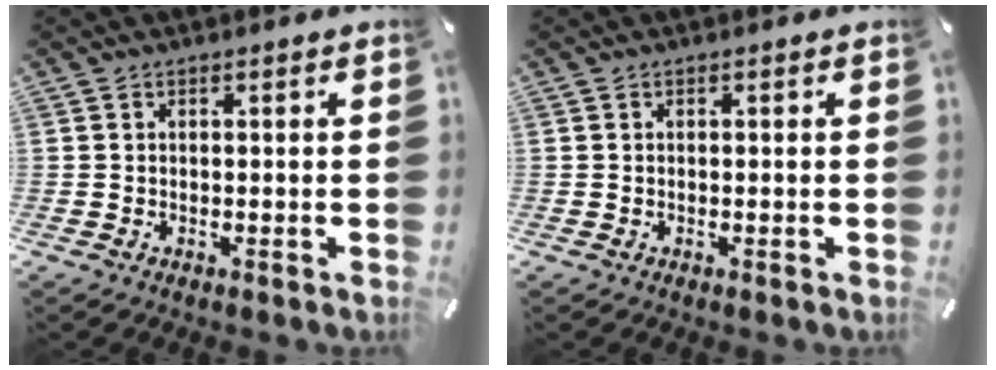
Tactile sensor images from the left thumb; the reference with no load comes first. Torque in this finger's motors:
{"motor_torque": [0.02, 0.08, 0.05, -0.02, 0.00]}